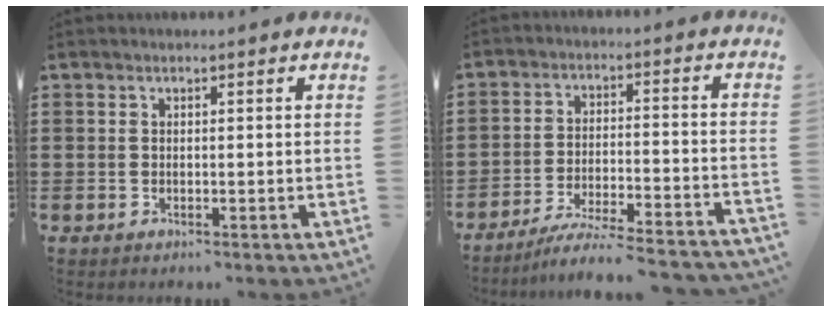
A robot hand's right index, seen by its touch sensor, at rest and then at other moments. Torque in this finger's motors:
{"motor_torque": [1.37, 0.77, 0.10, -0.02]}